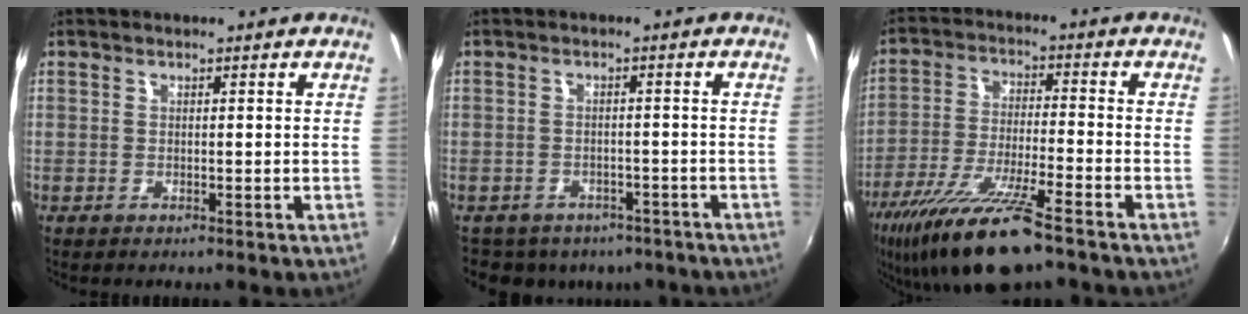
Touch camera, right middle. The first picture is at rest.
{"total": 10.0, "force": [-7.5, 5.9, 2.9], "torque": [-0.072, 0.002, -0.092]}
{"total": 15.8, "force": [-11.8, 1.6, 10.4], "torque": [-0.212, -0.037, -0.212]}